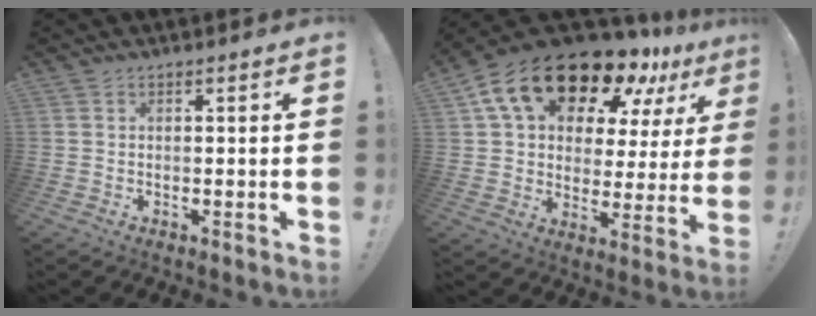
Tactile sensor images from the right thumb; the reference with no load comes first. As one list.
[{"total": 22.3, "force": [14.5, 11.2, 12.8], "torque": [-0.205, -0.090, 0.260]}]